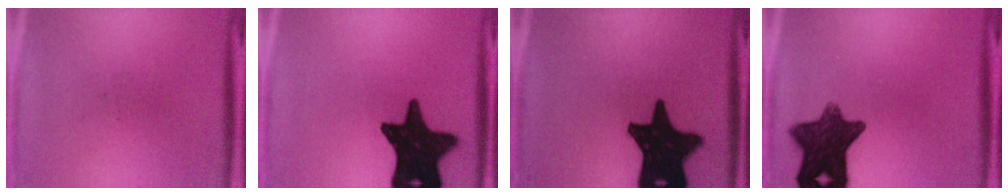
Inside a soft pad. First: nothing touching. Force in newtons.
{"total": 17.3}
{"total": 18.2}
{"total": 11.2}